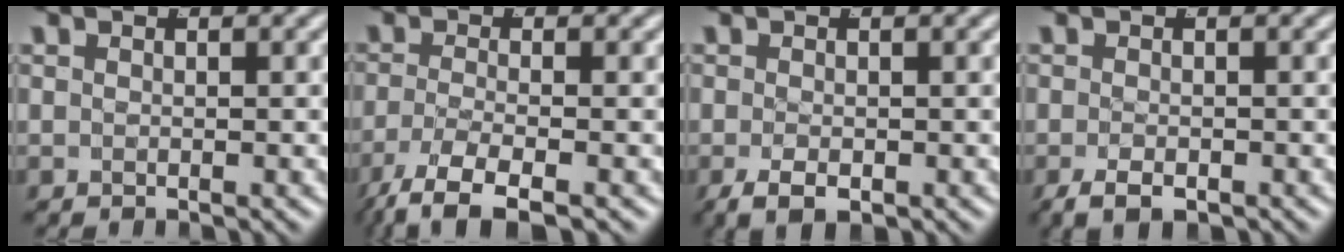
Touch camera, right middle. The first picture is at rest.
{"total": 6.3, "force": [-4.6, 1.9, 3.8], "torque": [-0.083, -0.036, -0.052]}
{"total": 2.5, "force": [-1.5, 1.0, 1.8], "torque": [-0.038, -0.018, -0.012]}
{"total": 2.2, "force": [-1.6, 0.7, 1.3], "torque": [-0.028, -0.014, -0.016]}